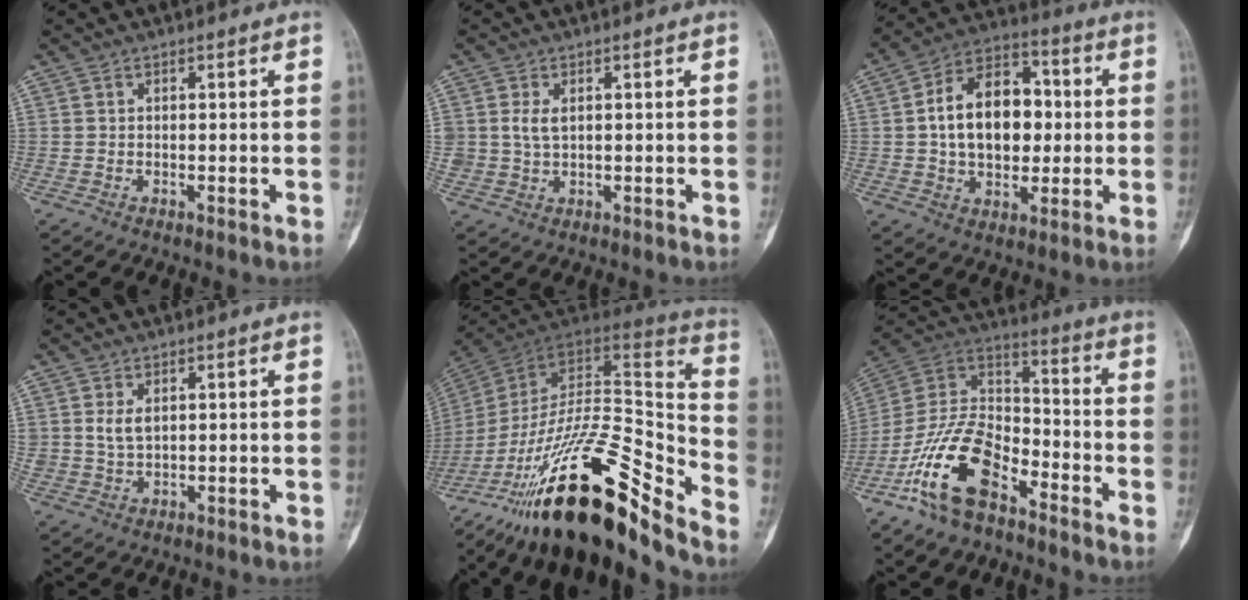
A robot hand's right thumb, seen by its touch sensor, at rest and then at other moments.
{"total": 2.8, "force": [0.6, 1.8, 2.1], "torque": [-0.040, -0.002, 0.016]}
{"total": 16.6, "force": [0.8, 11.2, 12.3], "torque": [-0.166, 0.026, 0.010]}
{"total": 3.1, "force": [0.9, 1.9, 2.3], "torque": [-0.039, -0.006, 0.022]}
{"total": 31.1, "force": [-21.0, 8.8, 21.2], "torque": [-0.301, 0.079, -0.341]}
{"total": 17.4, "force": [-10.1, 8.9, 11.1], "torque": [-0.206, 0.071, -0.196]}